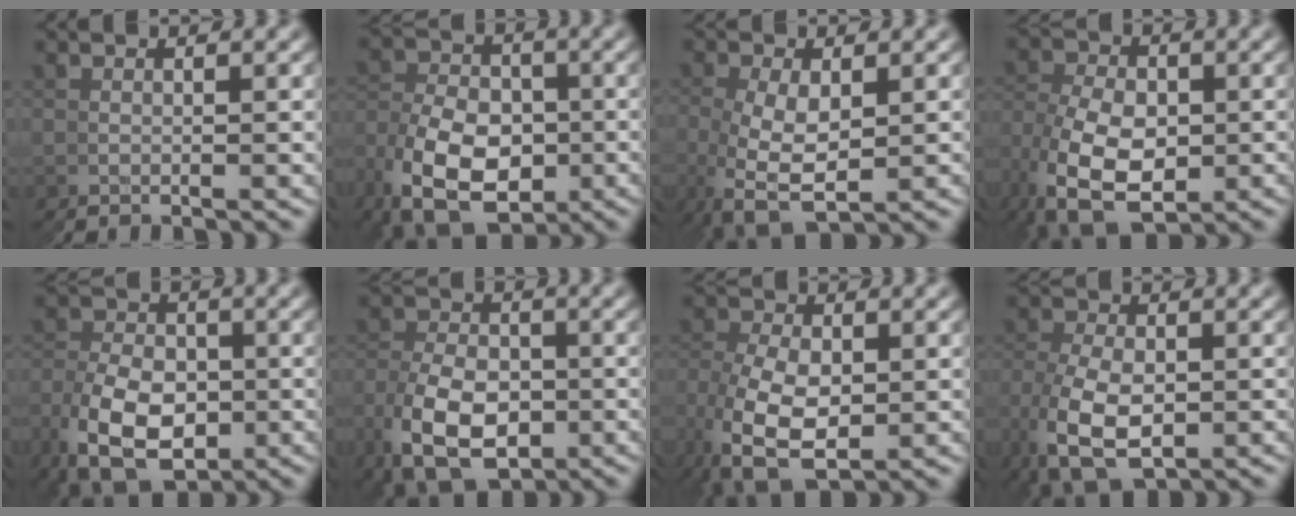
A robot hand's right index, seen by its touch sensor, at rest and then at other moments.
{"total": 8.8, "force": [-2.9, 6.8, 4.8], "torque": [-0.098, -0.038, -0.030]}
{"total": 5.4, "force": [-2.2, 3.4, 3.6], "torque": [-0.098, -0.028, -0.022]}
{"total": 7.3, "force": [-2.1, 5.7, 4.0], "torque": [-0.105, -0.042, -0.010]}
{"total": 7.7, "force": [-2.8, 6.0, 4.0], "torque": [-0.084, -0.032, -0.029]}
{"total": 7.1, "force": [-2.7, 5.5, 3.6], "torque": [-0.073, -0.028, -0.031]}
{"total": 5.8, "force": [-1.5, 4.5, 3.3], "torque": [-0.099, -0.031, -0.007]}
{"total": 4.9, "force": [-1.7, 3.7, 2.7], "torque": [-0.074, -0.023, -0.011]}